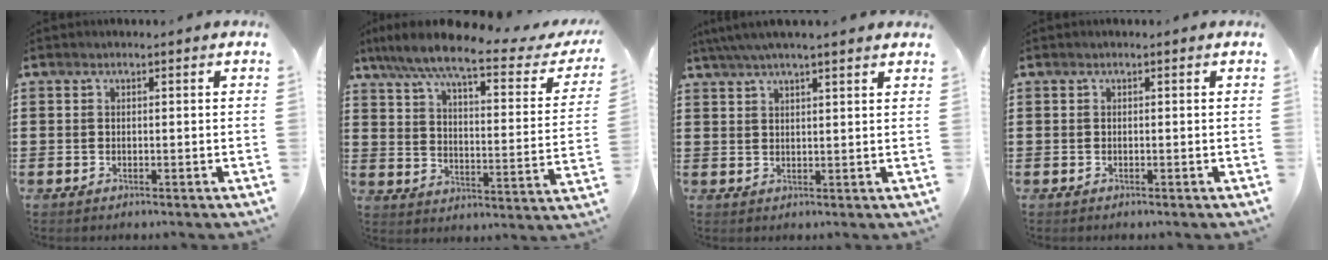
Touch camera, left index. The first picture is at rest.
{"total": 8.5, "force": [7.0, 0.6, 4.9], "torque": [-0.124, -0.038, 0.114]}
{"total": 4.0, "force": [3.3, 0.1, 2.2], "torque": [-0.051, -0.003, 0.060]}
{"total": 0.0}